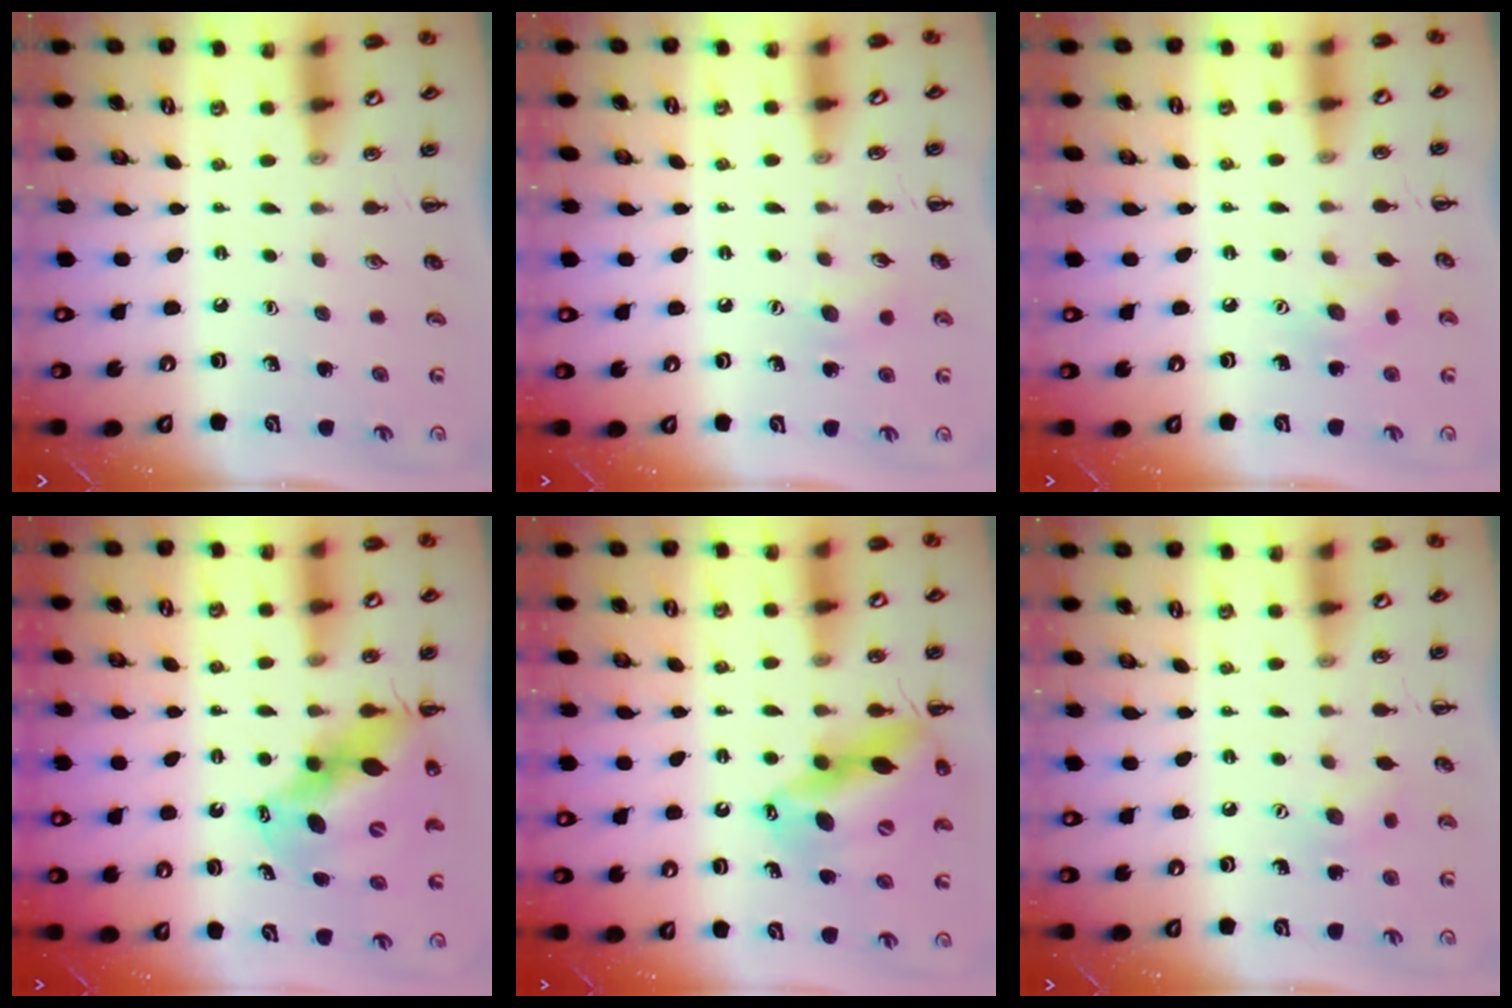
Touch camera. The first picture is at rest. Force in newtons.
{"total": 5.6, "press": 5.4, "slide": 1.3}
{"total": 7.0, "press": 7.0, "slide": 0.9}
{"total": 12.9, "press": 12.4, "slide": 3.5}
{"total": 16.8, "press": 16.3, "slide": 4.1}
{"total": 5.5, "press": 5.5, "slide": 1.0}